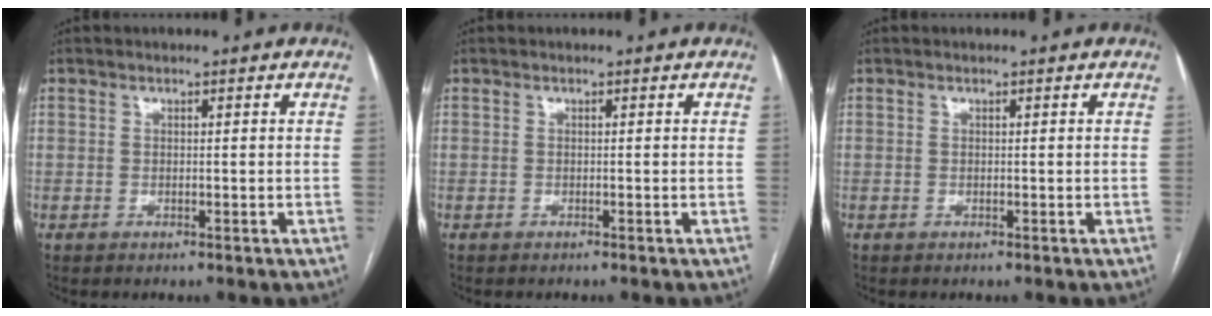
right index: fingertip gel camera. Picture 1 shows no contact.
{"total": 0.0}
{"total": 0.0}